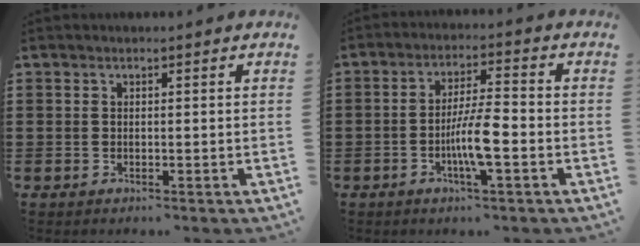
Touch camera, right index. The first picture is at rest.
{"total": 6.8, "force": [-2.2, 1.0, 6.3], "torque": [-0.119, -0.004, -0.043]}